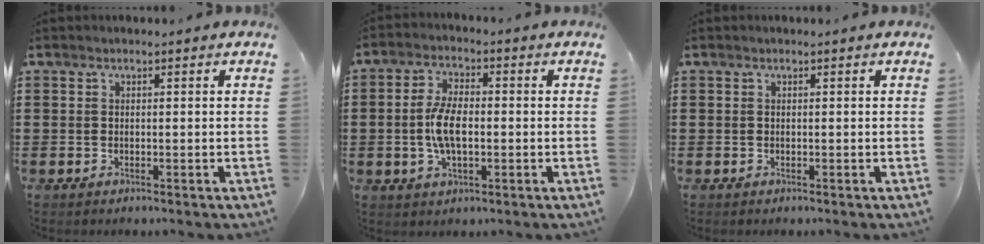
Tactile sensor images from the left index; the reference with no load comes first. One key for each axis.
{"total": 6.6, "fx": -0.7, "fy": 2.9, "fz": 5.9, "tx": -0.134, "ty": -0.002, "tz": -0.020}
{"total": 0.0}